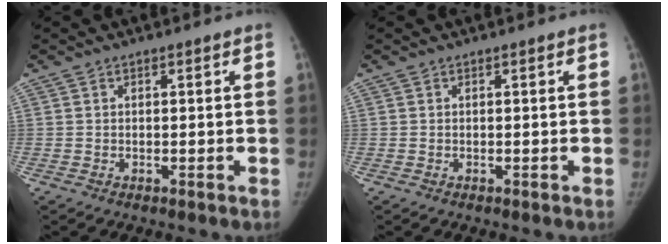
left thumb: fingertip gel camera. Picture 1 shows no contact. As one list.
[{"total": 0.0}]